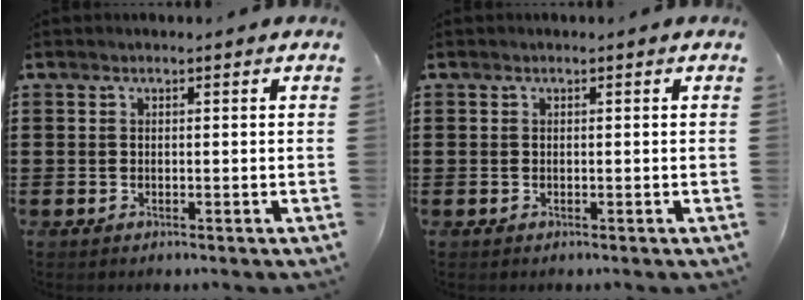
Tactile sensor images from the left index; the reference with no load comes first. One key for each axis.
{"total": 0.0}